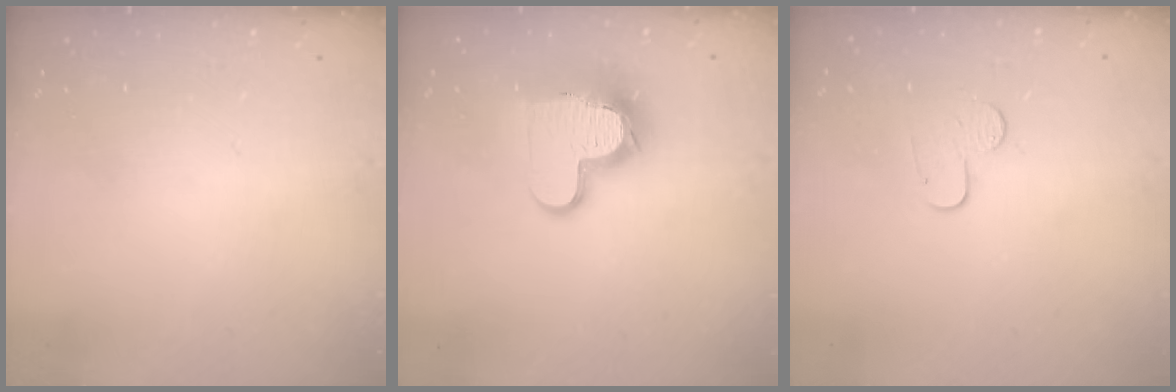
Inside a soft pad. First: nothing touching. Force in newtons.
{"total": 13.0, "press": 13.0, "slide": 1.2}
{"total": 6.6, "press": 6.5, "slide": 0.6}